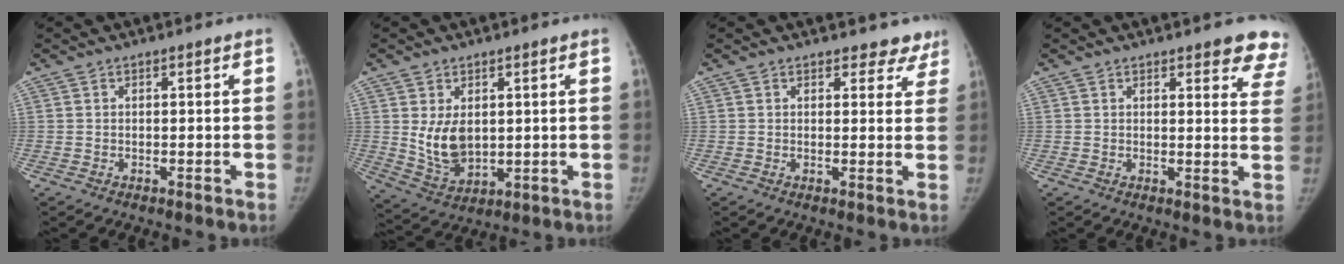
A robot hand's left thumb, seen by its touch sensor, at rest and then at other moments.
{"total": 8.2, "force": [1.3, 5.5, 6.0], "torque": [-0.091, -0.021, 0.043]}
{"total": 5.1, "force": [4.4, 2.7, 0.0], "torque": [0.043, -0.022, 0.030]}
{"total": 8.8, "force": [7.0, 2.9, 4.4], "torque": [-0.011, -0.032, 0.060]}